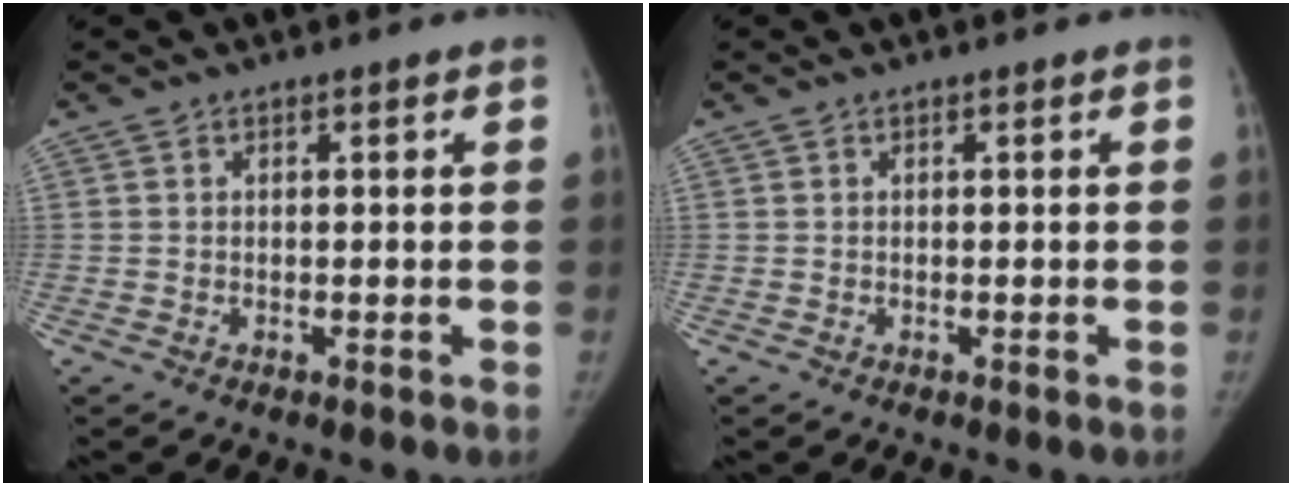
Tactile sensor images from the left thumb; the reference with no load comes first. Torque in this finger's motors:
{"motor_torque": [0.02, -0.01, 0.04, -0.01, 0.03]}